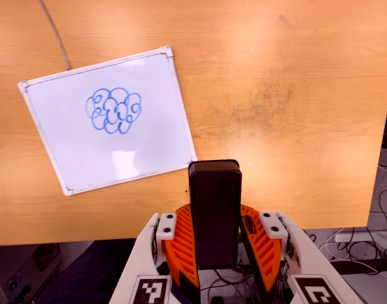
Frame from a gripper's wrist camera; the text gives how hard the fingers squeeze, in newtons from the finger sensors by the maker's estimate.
{"total": 5.8, "left": 5.8, "right": 5.7}